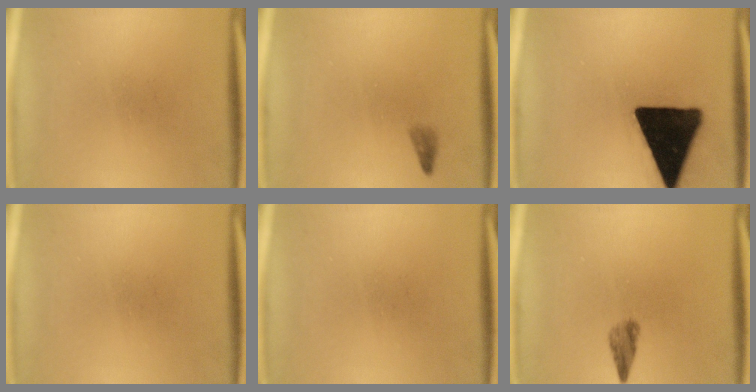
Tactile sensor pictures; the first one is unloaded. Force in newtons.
{"total": 0.9}
{"total": 19.8}
{"total": 0.0}
{"total": 0.0}
{"total": 2.2}